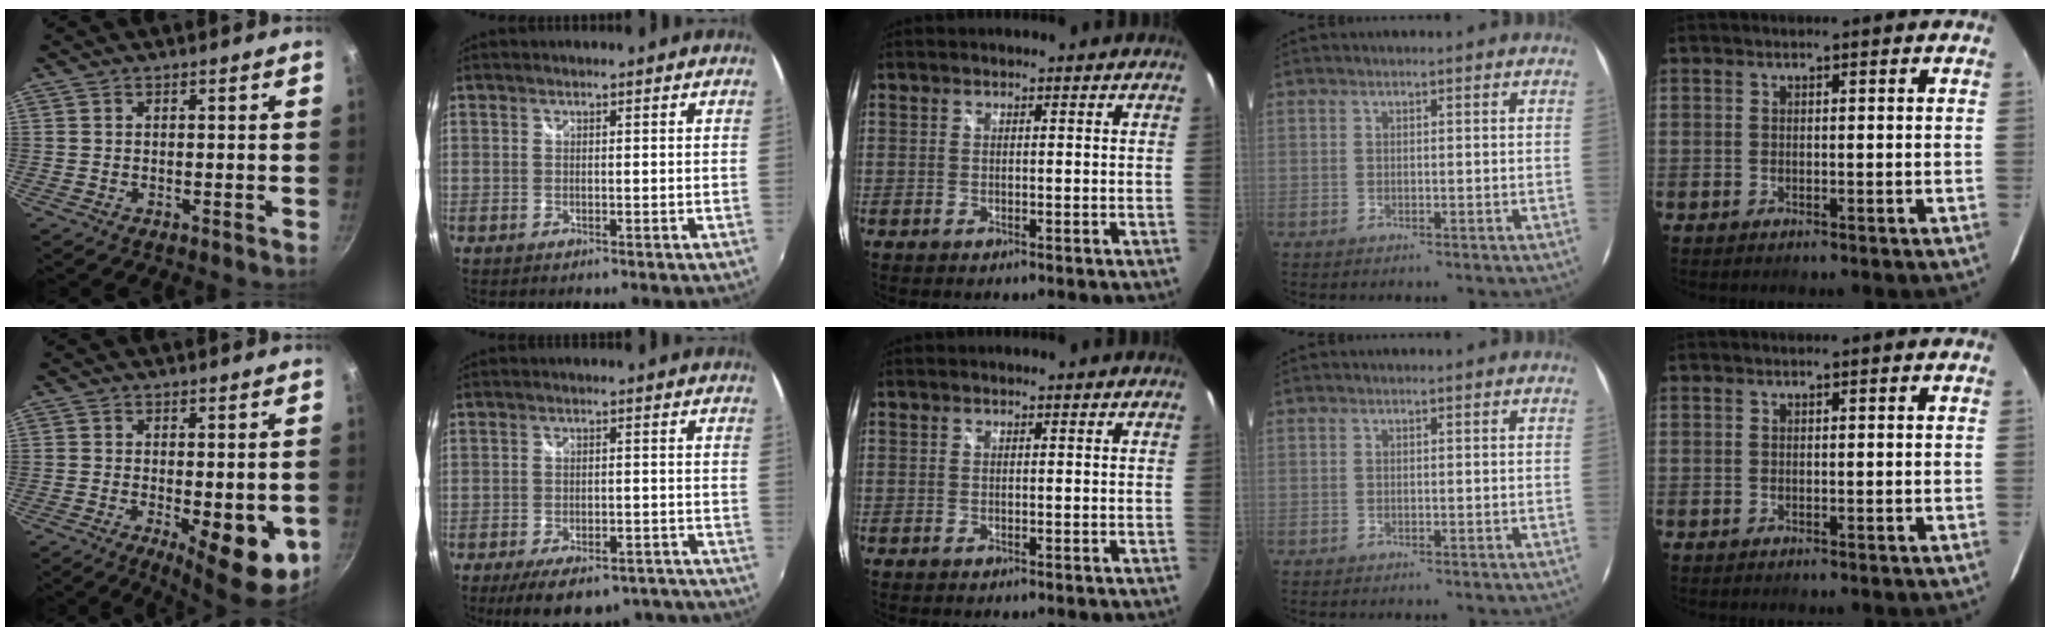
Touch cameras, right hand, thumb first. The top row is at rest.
{"thumb": {"total": 12.1, "force": [-3.1, 4.6, 10.8], "torque": [-0.118, -0.004, -0.029]}, "index": {"total": 15.9, "force": [-13.0, 6.1, 6.7], "torque": [-0.129, 0.005, -0.163]}}